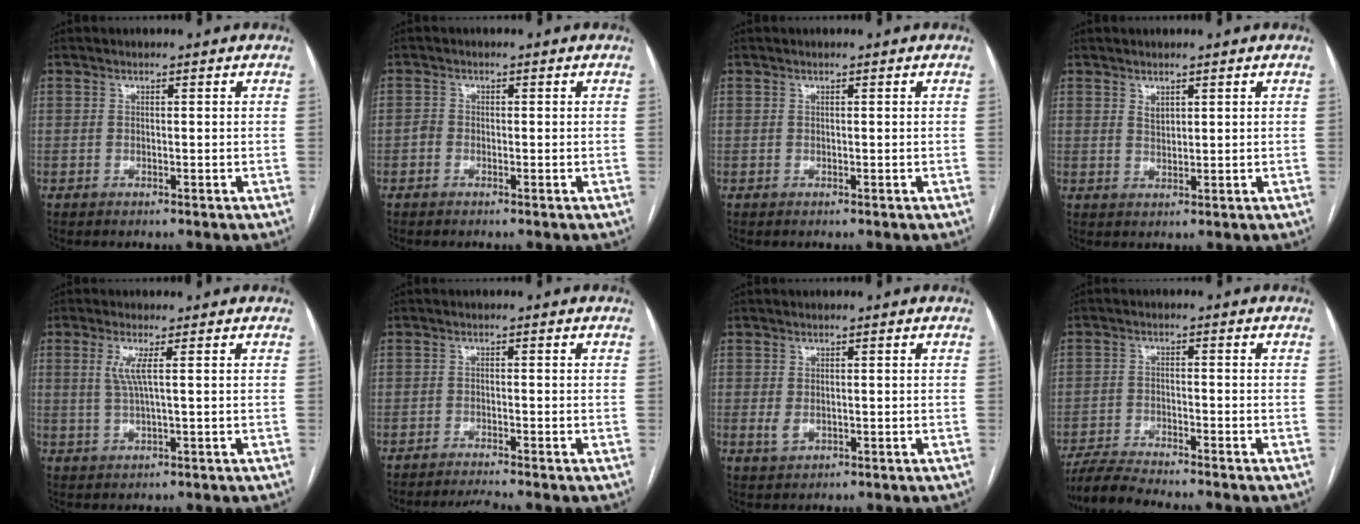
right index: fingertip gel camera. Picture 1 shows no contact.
{"total": 0.9, "force": [-0.5, 0.7, 0.4], "torque": [-0.005, 0.003, -0.012]}
{"total": 0.0}
{"total": 1.5, "force": [1.0, 0.8, 0.8], "torque": [-0.015, -0.002, 0.023]}
{"total": 3.5, "force": [1.0, -0.1, 3.3], "torque": [-0.077, 0.000, 0.021]}
{"total": 2.3, "force": [-2.0, -1.0, 0.3], "torque": [-0.015, -0.014, -0.036]}
{"total": 1.7, "force": [0.0, 1.1, 1.3], "torque": [-0.026, -0.005, 0.006]}
{"total": 7.3, "force": [-6.7, -0.2, 2.8], "torque": [-0.049, -0.019, -0.116]}